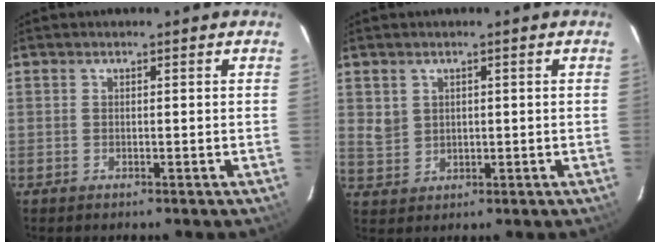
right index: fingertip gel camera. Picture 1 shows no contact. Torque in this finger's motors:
{"motor_torque": [-0.05, -0.01, -0.01, 0.02]}